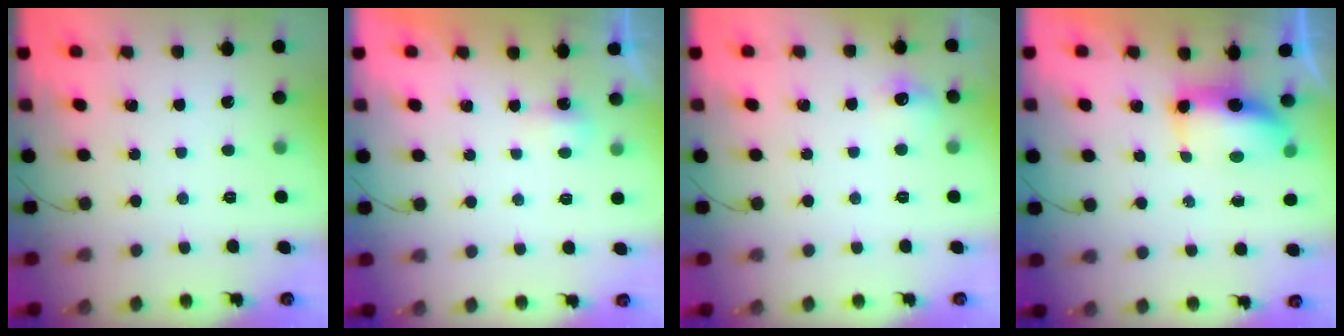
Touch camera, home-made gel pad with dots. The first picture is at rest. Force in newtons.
{"total": 2.3, "press": 2.1, "slide": 0.8}
{"total": 6.4, "press": 6.1, "slide": 1.6}
{"total": 6.7, "press": 6.6, "slide": 1.1}